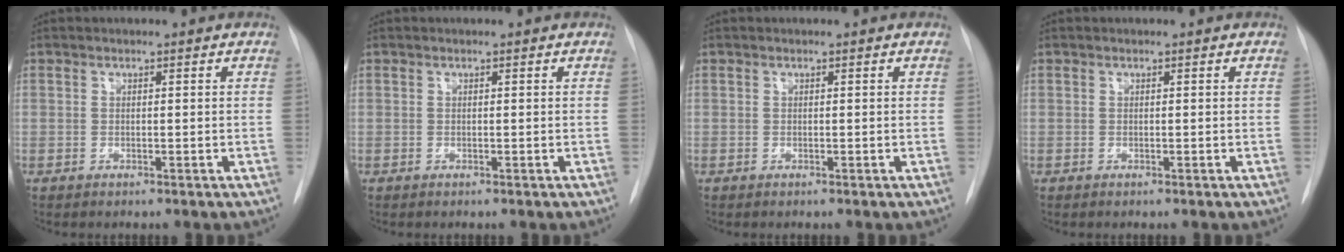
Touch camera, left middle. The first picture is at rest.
{"total": 0.0}
{"total": 0.0}
{"total": 0.0}